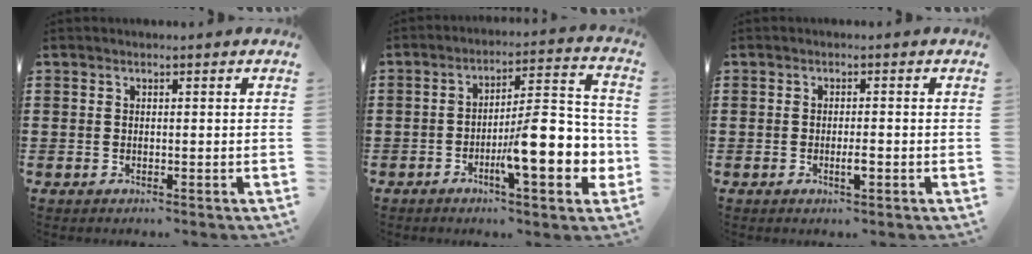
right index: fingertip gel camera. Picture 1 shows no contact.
{"total": 12.6, "force": [-3.9, 3.5, 11.4], "torque": [-0.166, -0.011, -0.071]}
{"total": 2.1, "force": [-0.7, 0.5, 1.9], "torque": [-0.033, 0.001, -0.013]}